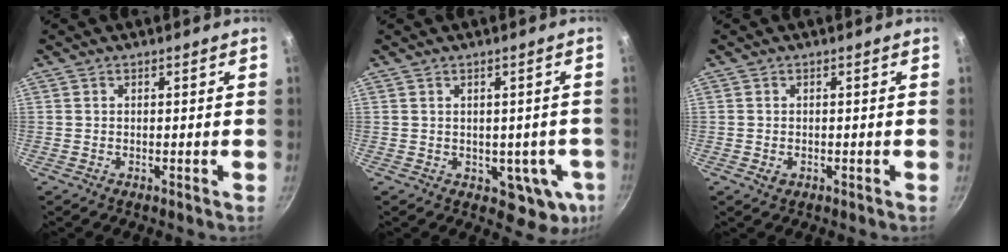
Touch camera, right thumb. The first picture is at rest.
{"total": 7.7, "force": [-1.2, 5.0, 5.8], "torque": [-0.028, 0.010, -0.006]}
{"total": 1.6, "force": [-0.4, 1.2, 1.0], "torque": [-0.016, -0.001, -0.005]}